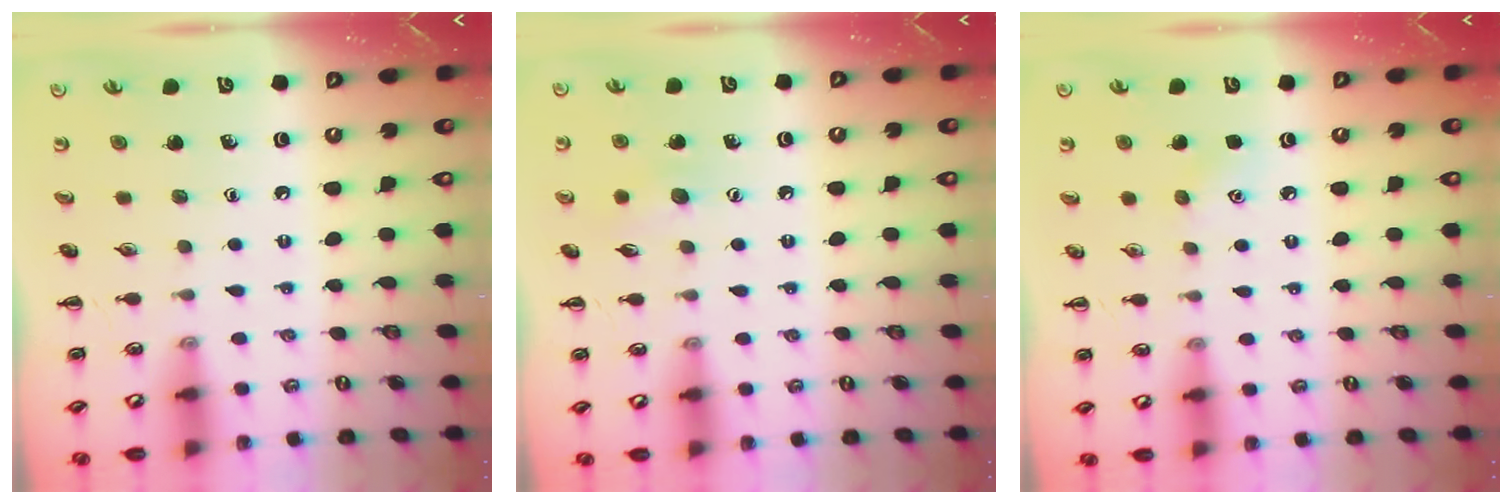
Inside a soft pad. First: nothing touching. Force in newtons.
{"total": 5.5, "press": 5.4, "slide": 1.1}
{"total": 3.9, "press": 3.8, "slide": 1.0}